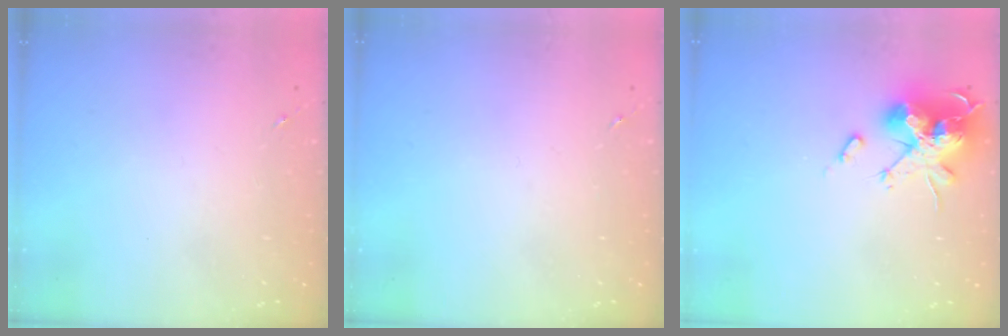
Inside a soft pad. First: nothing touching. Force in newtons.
{"total": 0.0}
{"total": 18.5, "press": 18.5, "slide": 0.1}